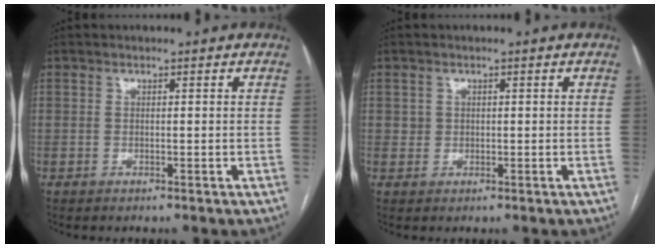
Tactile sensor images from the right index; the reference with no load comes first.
{"total": 1.3, "force": [0.4, 1.2, 0.0], "torque": [0.011, 0.002, 0.004]}